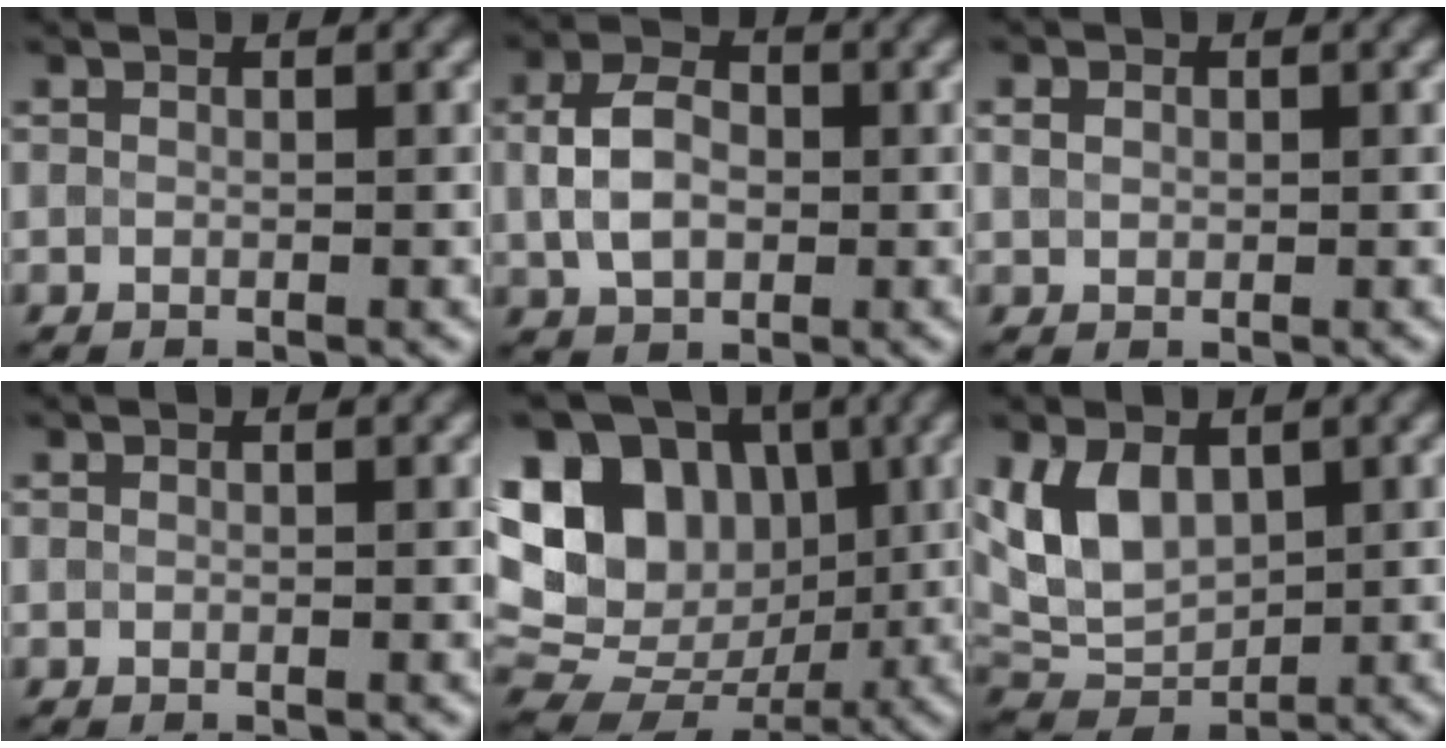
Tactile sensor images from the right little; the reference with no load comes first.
{"total": 4.9, "force": [0.2, 3.5, 3.5], "torque": [-0.076, 0.007, -0.001]}
{"total": 1.0, "force": [0.3, 0.9, 0.4], "torque": [-0.007, 0.005, 0.003]}
{"total": 0.0}
{"total": 17.1, "force": [3.3, 13.8, 9.5], "torque": [-0.199, 0.037, 0.055]}
{"total": 5.9, "force": [1.6, 3.9, 4.1], "torque": [-0.081, 0.001, 0.027]}